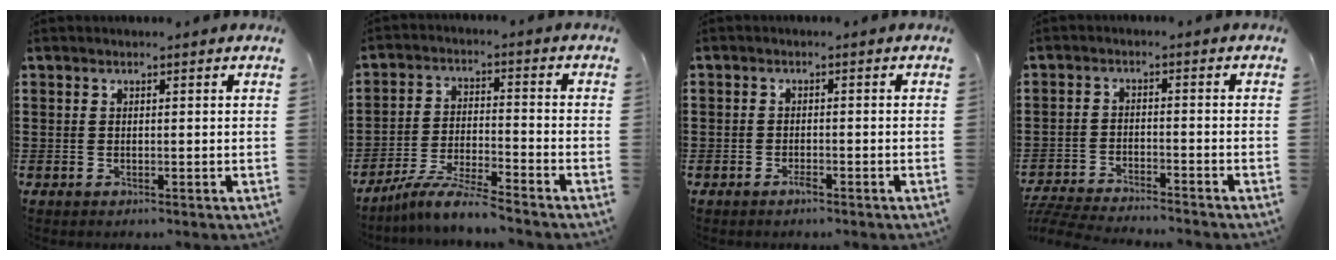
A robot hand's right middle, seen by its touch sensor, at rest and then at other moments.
{"total": 6.4, "force": [-6.0, -0.1, 2.5], "torque": [-0.058, -0.009, -0.116]}
{"total": 1.2, "force": [-1.0, 0.5, 0.3], "torque": [-0.008, 0.000, -0.021]}
{"total": 4.6, "force": [-4.5, -0.1, 0.7], "torque": [-0.026, -0.005, -0.096]}